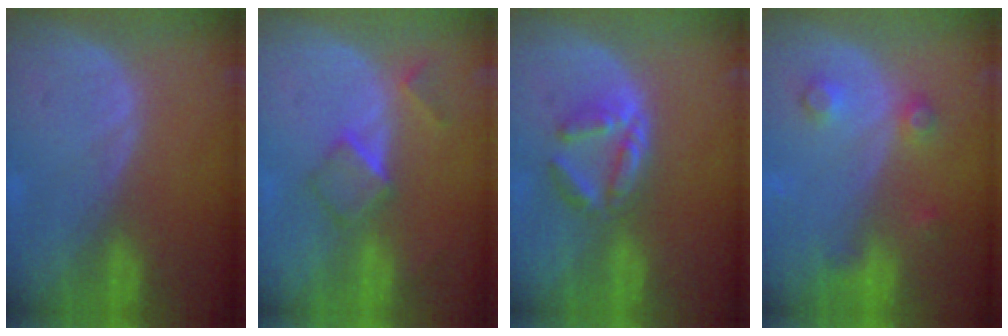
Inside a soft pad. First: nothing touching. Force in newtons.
{"total": 5.4, "press": 4.7, "slide": 2.5}
{"total": 5.0, "press": 5.0, "slide": 0.8}
{"total": 4.0, "press": 3.6, "slide": 1.8}